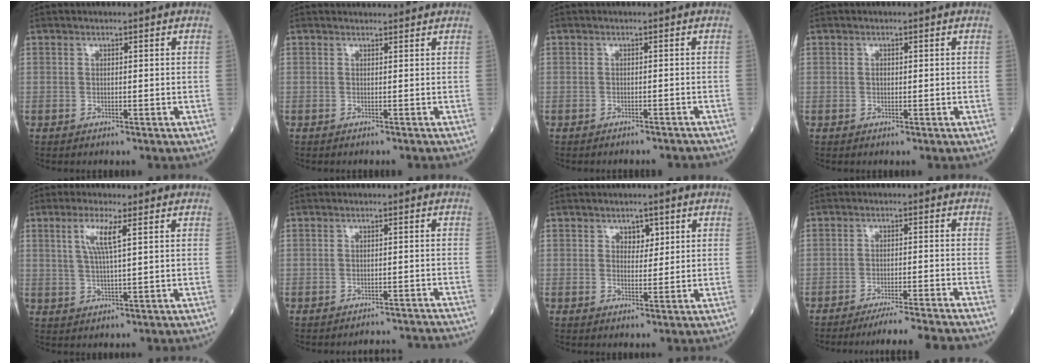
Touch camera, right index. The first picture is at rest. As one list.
[{"total": 1.8, "force": [1.5, 0.6, 0.9], "torque": [-0.031, 0.013, 0.012]}, {"total": 3.7, "force": [-3.7, 0.6, 0.4], "torque": [-0.006, -0.009, -0.041]}, {"total": 0.5, "force": [0.0, 0.4, 0.3], "torque": [-0.008, 0.002, -0.001]}, {"total": 4.8, "force": [1.8, 0.0, 4.4], "torque": [-0.092, 0.002, 0.038]}, {"total": 7.7, "force": [-7.7, 0.3, 0.4], "torque": [0.005, 0.006, -0.083]}, {"total": 2.2, "force": [1.2, 1.4, 1.2], "torque": [-0.010, 0.000, 0.018]}, {"total": 9.0, "force": [-8.5, -1.9, 2.4], "torque": [-0.014, -0.013, -0.128]}]